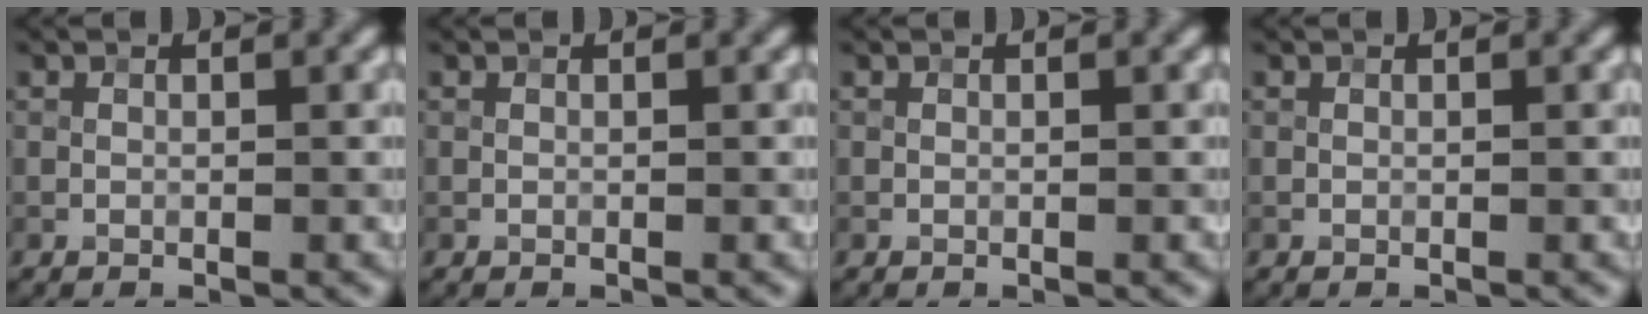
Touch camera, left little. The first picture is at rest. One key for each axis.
{"total": 0.0}
{"total": 0.0}
{"total": 0.0}